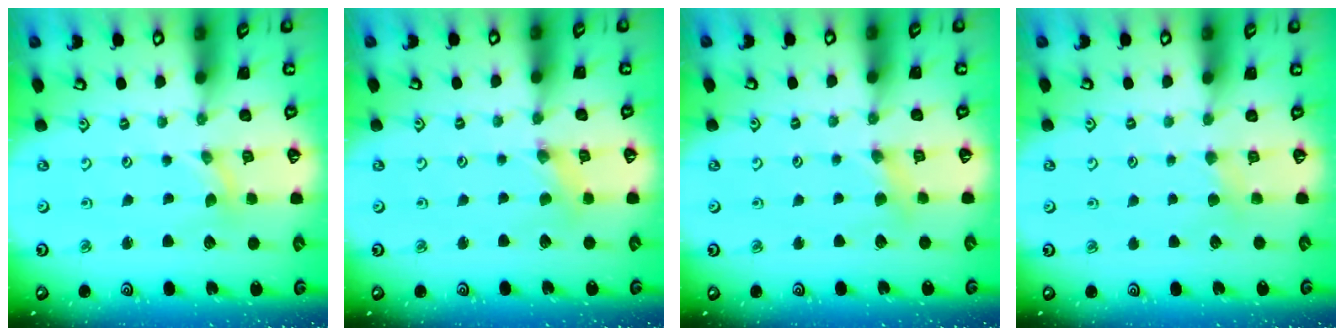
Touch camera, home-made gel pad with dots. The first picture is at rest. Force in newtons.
{"total": 1.1, "press": 1.1, "slide": 0.2}
{"total": 3.4, "press": 3.4, "slide": 0.3}
{"total": 1.9, "press": 1.8, "slide": 0.4}